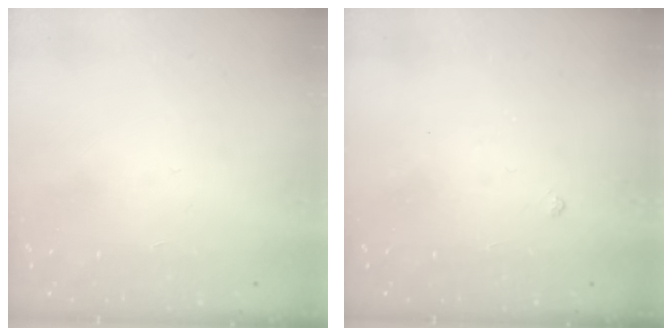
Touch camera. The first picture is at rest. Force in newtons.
{"total": 2.9, "press": 2.8, "slide": 0.5}